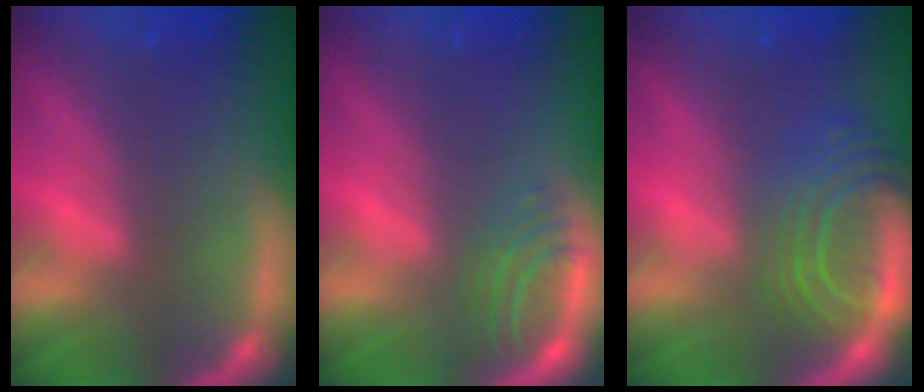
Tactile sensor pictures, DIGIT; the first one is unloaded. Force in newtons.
{"total": 2.9}
{"total": 8.1}